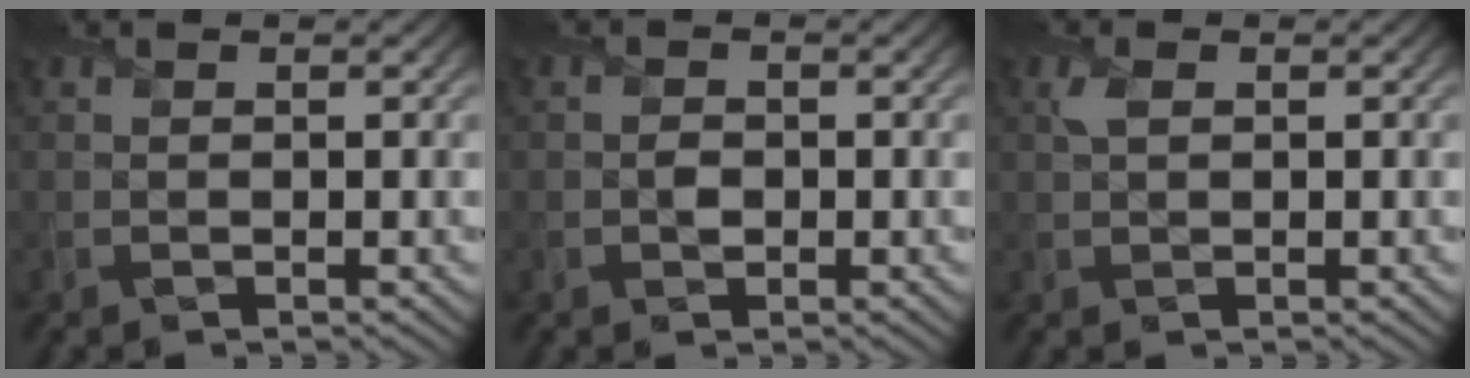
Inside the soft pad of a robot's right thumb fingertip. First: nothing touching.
{"total": 1.1, "force": [-0.4, 0.9, 0.6], "torque": [-0.010, -0.002, -0.010]}
{"total": 1.1, "force": [0.5, 0.5, 0.9], "torque": [-0.025, 0.004, 0.007]}